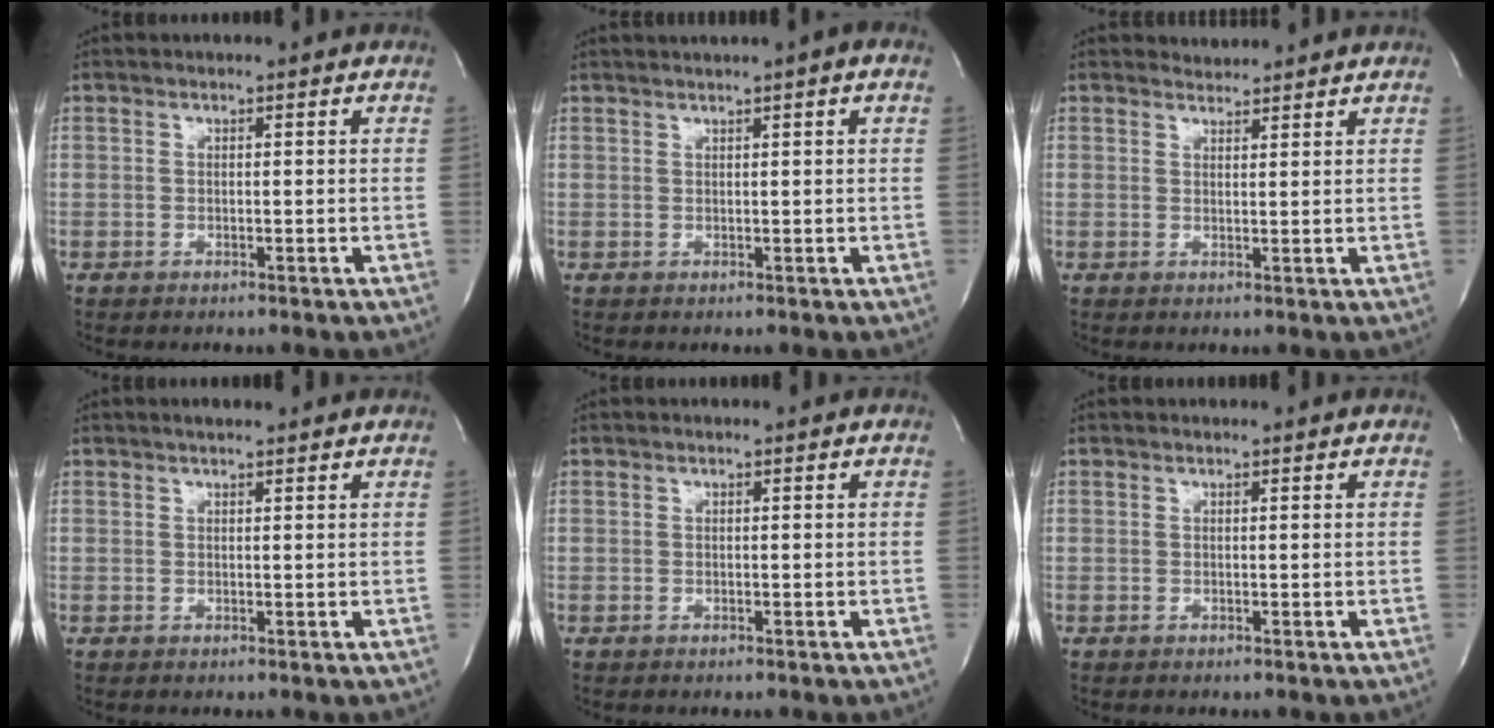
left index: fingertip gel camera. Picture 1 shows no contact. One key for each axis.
{"total": 3.5, "fx": 2.3, "fy": -0.3, "fz": 2.6, "tx": -0.043, "ty": 0.020, "tz": 0.038}
{"total": 2.0, "fx": 1.9, "fy": 0.0, "fz": -0.5, "tx": -0.006, "ty": 0.004, "tz": 0.032}
{"total": 2.2, "fx": 1.9, "fy": 0.1, "fz": 1.1, "tx": -0.017, "ty": 0.013, "tz": 0.030}
{"total": 0.0}
{"total": 0.5, "fx": 0.5, "fy": 0.0, "fz": 0.0, "tx": -0.003, "ty": 0.000, "tz": 0.004}